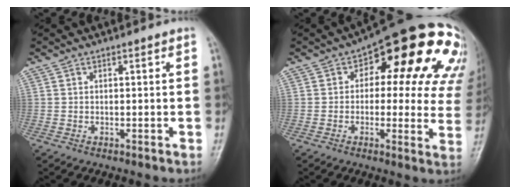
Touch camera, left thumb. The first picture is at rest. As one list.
[{"total": 22.0, "force": [8.9, 10.8, 17.0], "torque": [-0.158, 0.011, 0.098]}]